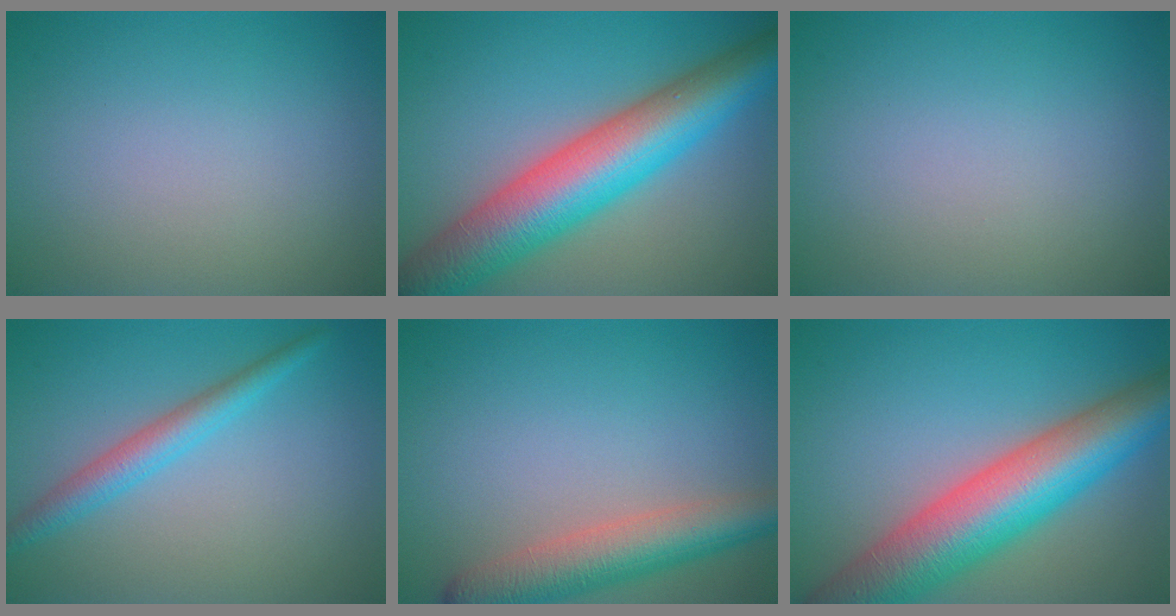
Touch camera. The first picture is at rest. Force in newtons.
{"total": 11.0, "press": 10.9, "slide": 0.3}
{"total": 0.0}
{"total": 2.9, "press": 2.9, "slide": 0.1}
{"total": 5.7, "press": 5.7, "slide": 0.3}
{"total": 11.3, "press": 11.2, "slide": 0.5}